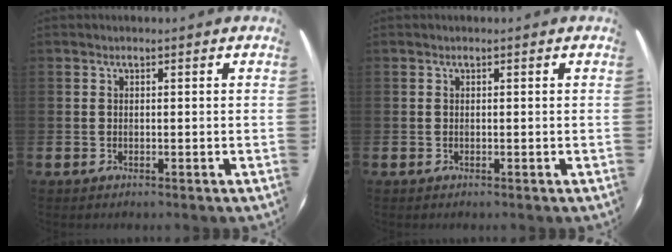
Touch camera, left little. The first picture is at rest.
{"total": 0.0}